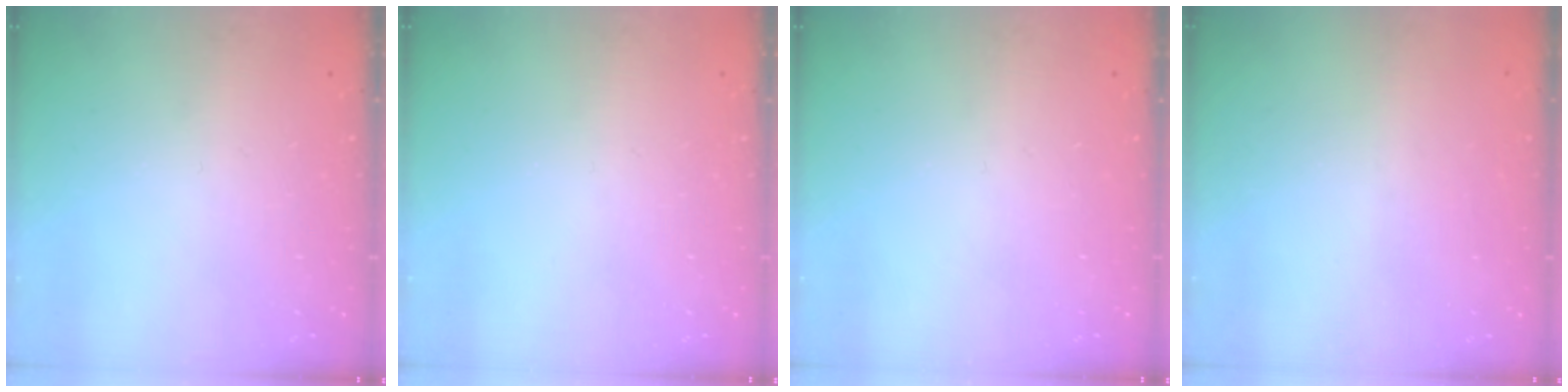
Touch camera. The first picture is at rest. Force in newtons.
{"total": 0.0}
{"total": 0.0}
{"total": 0.9, "press": 0.9, "slide": 0.1}